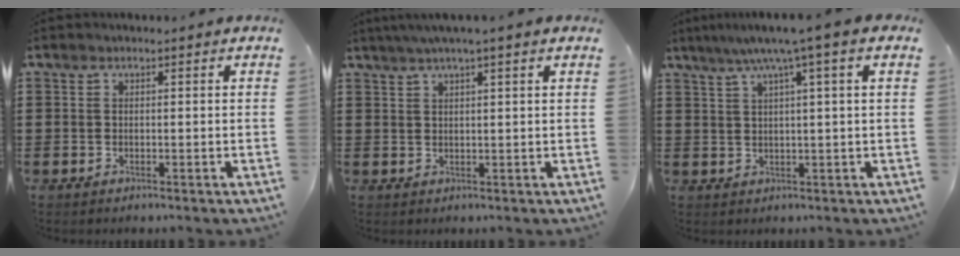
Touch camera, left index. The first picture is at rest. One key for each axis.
{"total": 2.7, "fx": 2.0, "fy": -0.3, "fz": 1.8, "tx": -0.039, "ty": 0.005, "tz": 0.035}
{"total": 5.7, "fx": 3.0, "fy": -0.5, "fz": 4.8, "tx": -0.102, "ty": -0.003, "tz": 0.045}